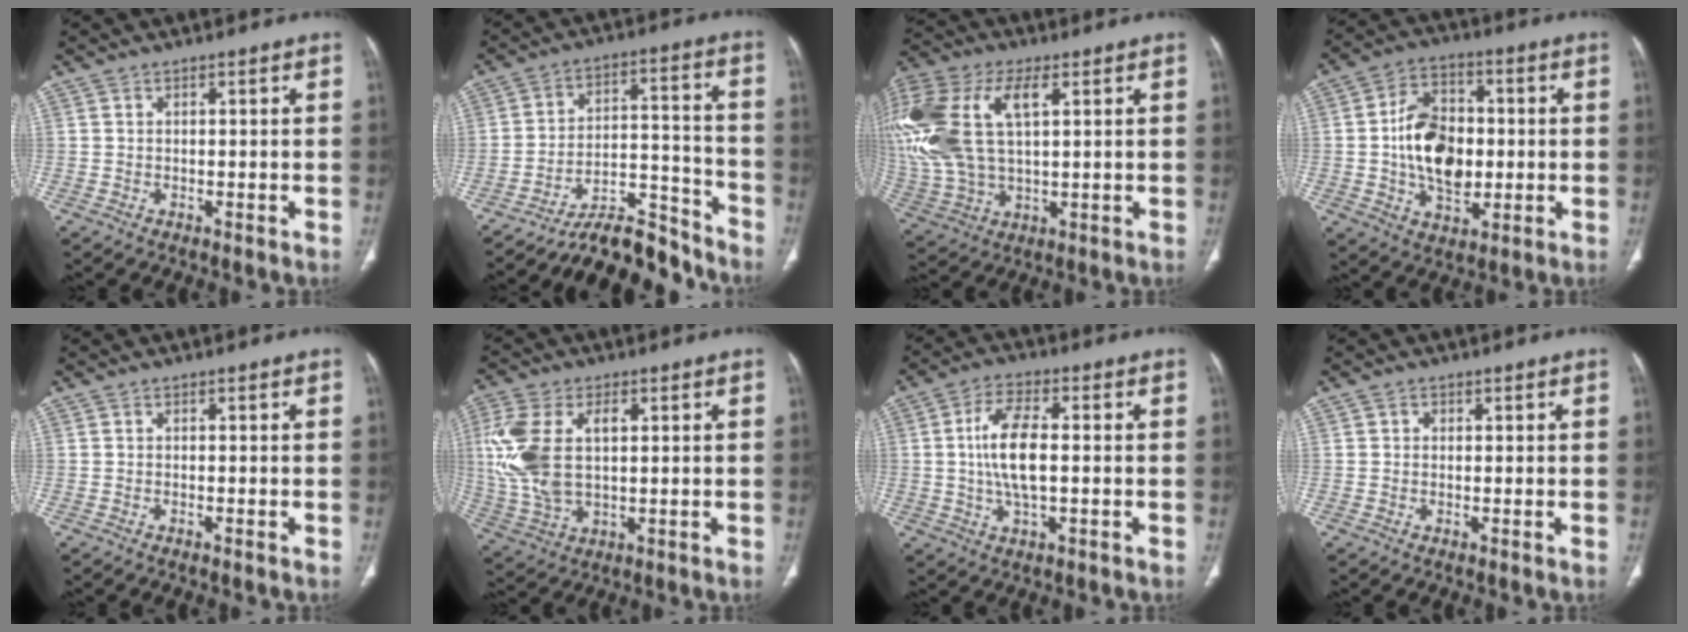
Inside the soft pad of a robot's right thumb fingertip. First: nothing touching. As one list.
[{"total": 12.7, "force": [-12.0, 3.3, 2.7], "torque": [-0.017, 0.122, -0.199]}, {"total": 25.9, "force": [6.9, 14.5, 20.3], "torque": [-0.507, 0.024, 0.135]}, {"total": 14.6, "force": [-0.5, 9.8, 10.8], "torque": [-0.160, 0.015, -0.005]}, {"total": 0.6, "force": [-0.4, 0.1, 0.4], "torque": [-0.010, -0.002, -0.004]}, {"total": 14.7, "force": [2.4, 8.6, 11.8], "torque": [-0.266, 0.008, 0.052]}, {"total": 9.6, "force": [0.0, 4.1, 8.7], "torque": [-0.176, 0.007, -0.002]}, {"total": 0.9, "force": [0.1, 0.8, 0.3], "torque": [0.001, 0.003, 0.001]}]